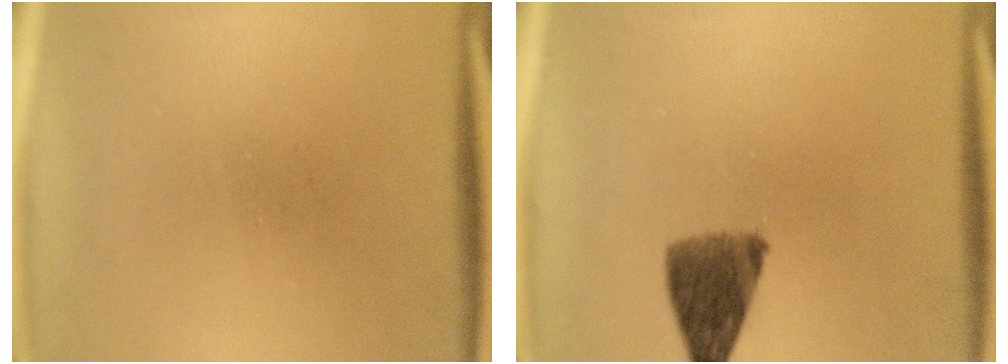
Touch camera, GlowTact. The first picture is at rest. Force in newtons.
{"total": 7.4}